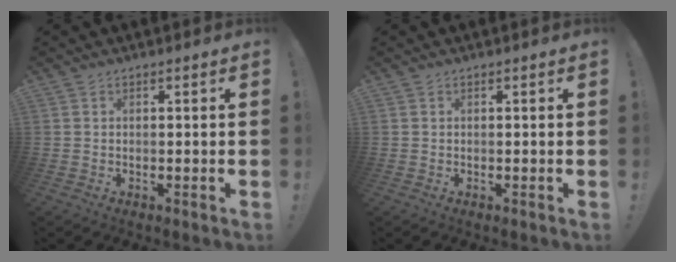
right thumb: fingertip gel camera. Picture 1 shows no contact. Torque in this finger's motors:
{"motor_torque": [-0.16, -0.03, -0.09, 0.09, 0.05]}